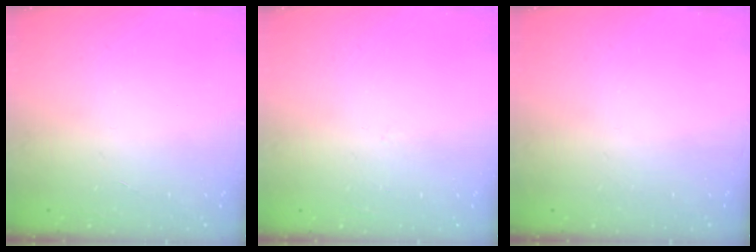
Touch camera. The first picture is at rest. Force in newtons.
{"total": 2.6, "press": 2.6, "slide": 0.2}
{"total": 0.0}